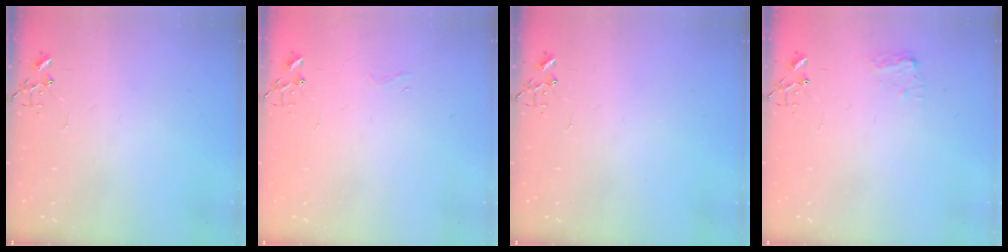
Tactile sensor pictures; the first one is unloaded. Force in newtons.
{"total": 3.3, "press": 3.3, "slide": 0.3}
{"total": 0.0}
{"total": 6.6, "press": 6.6, "slide": 0.2}